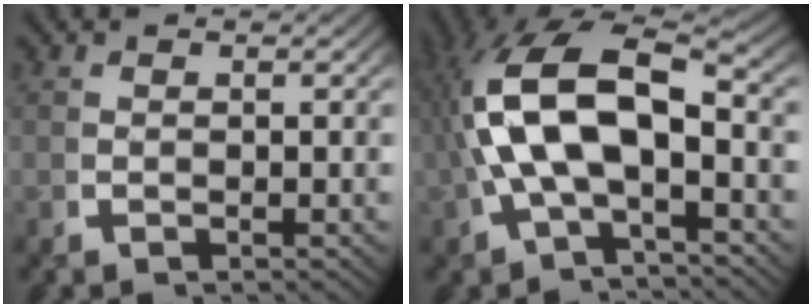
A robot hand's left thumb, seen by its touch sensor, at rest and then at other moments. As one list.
[{"total": 12.7, "force": [0.2, 7.6, 10.2], "torque": [-0.219, -0.017, 0.007]}]